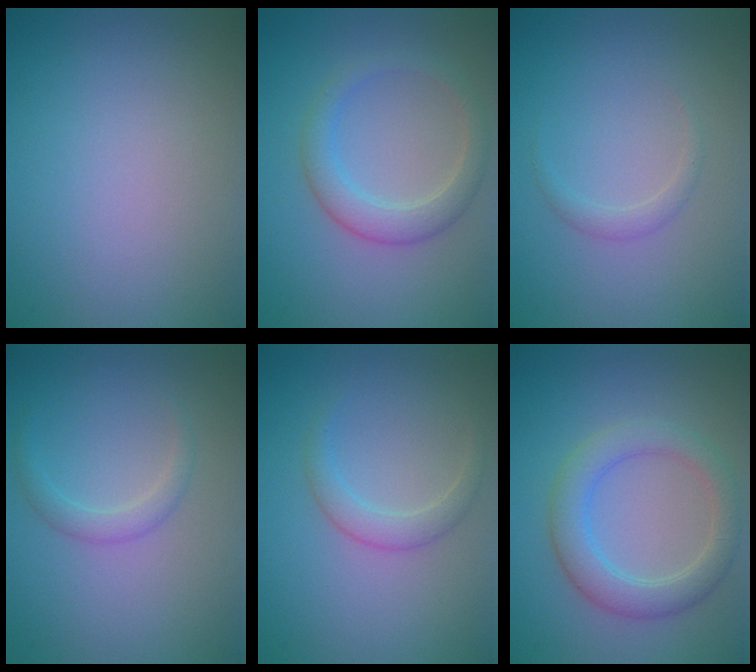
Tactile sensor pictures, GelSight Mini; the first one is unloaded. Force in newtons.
{"total": 3.0, "press": 3.0, "slide": 0.1}
{"total": 1.1, "press": 1.1, "slide": 0.0}
{"total": 1.5, "press": 1.5, "slide": 0.0}
{"total": 1.8, "press": 1.8, "slide": 0.2}
{"total": 4.0, "press": 4.0, "slide": 0.1}